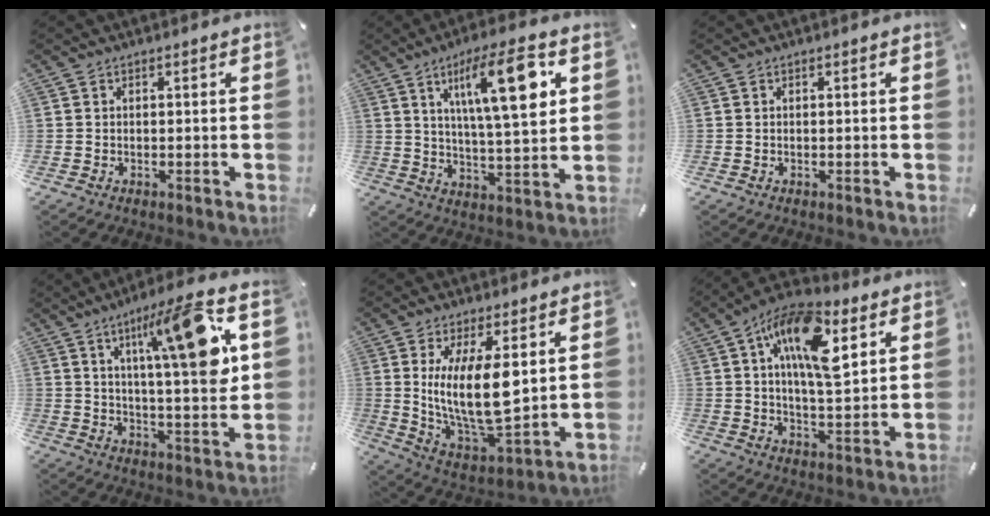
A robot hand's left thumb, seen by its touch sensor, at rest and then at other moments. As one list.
[{"total": 16.3, "force": [6.6, 4.4, 14.3], "torque": [-0.230, -0.009, 0.097]}, {"total": 0.0}, {"total": 18.2, "force": [7.4, 4.1, 16.1], "torque": [-0.240, -0.024, 0.103]}, {"total": 15.9, "force": [4.1, 6.7, 13.8], "torque": [-0.267, -0.032, 0.067]}, {"total": 16.7, "force": [7.1, 7.5, 13.1], "torque": [-0.224, -0.011, 0.117]}]